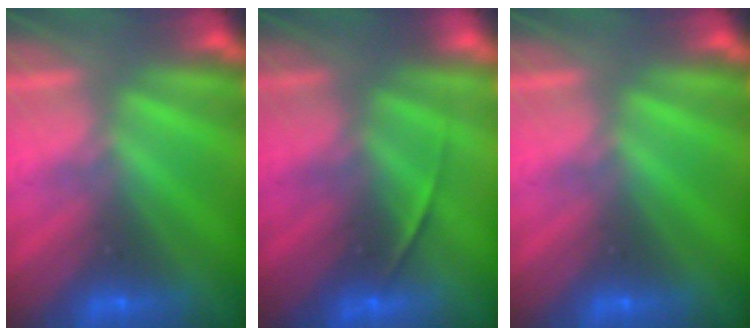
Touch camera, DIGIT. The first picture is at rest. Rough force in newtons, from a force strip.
{"total": 1.9}
{"total": 0.0}